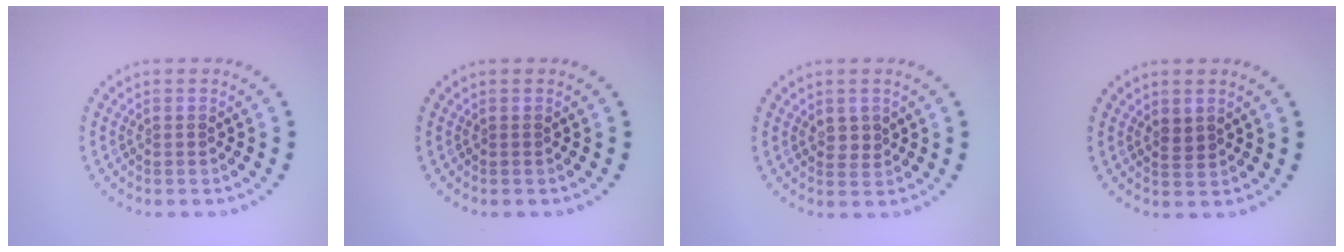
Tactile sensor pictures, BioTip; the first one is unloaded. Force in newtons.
{"total": 0.0}
{"total": 1.4, "press": 1.2, "slide": 0.6}
{"total": 1.3, "press": 1.1, "slide": 0.6}